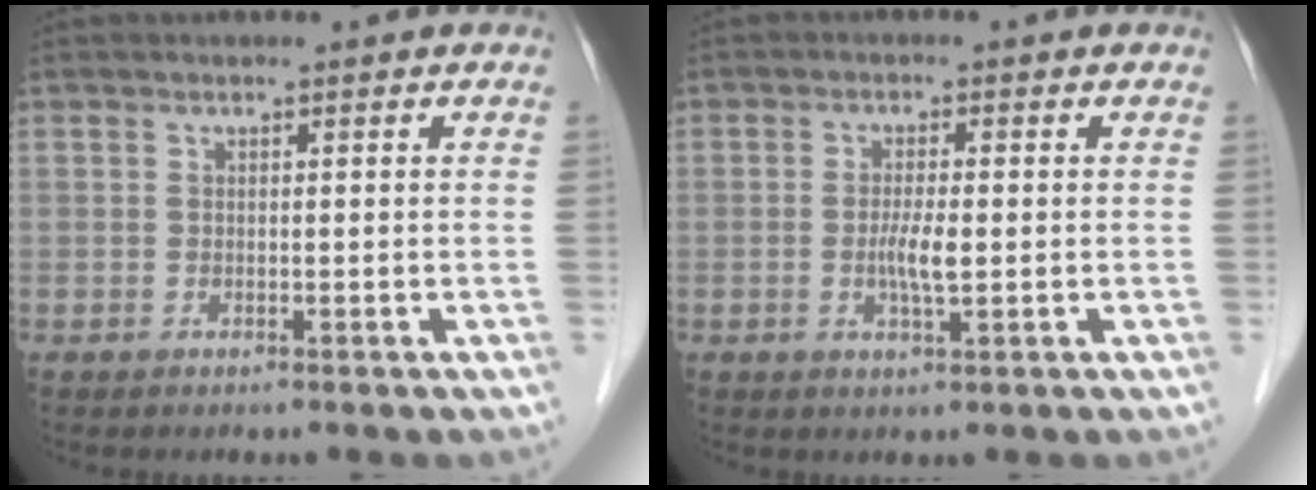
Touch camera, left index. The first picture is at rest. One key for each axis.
{"total": 3.4, "fx": -0.4, "fy": 0.4, "fz": 3.4, "tx": -0.068, "ty": -0.005, "tz": -0.006}